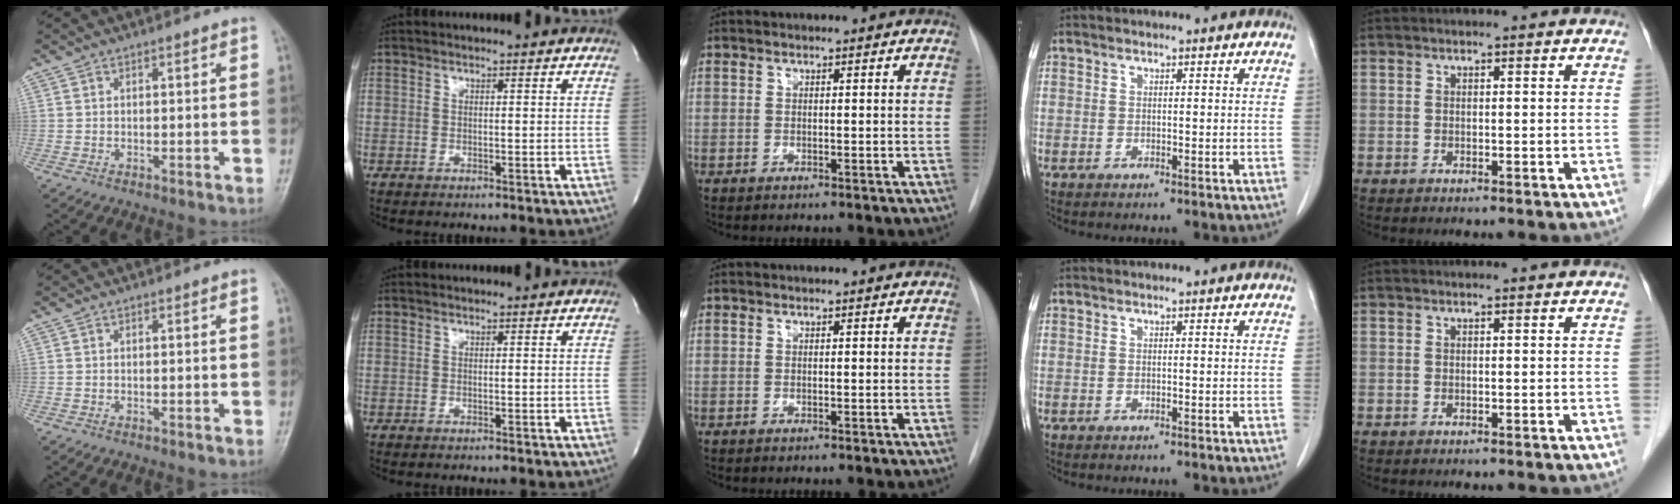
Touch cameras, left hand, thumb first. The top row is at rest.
{}